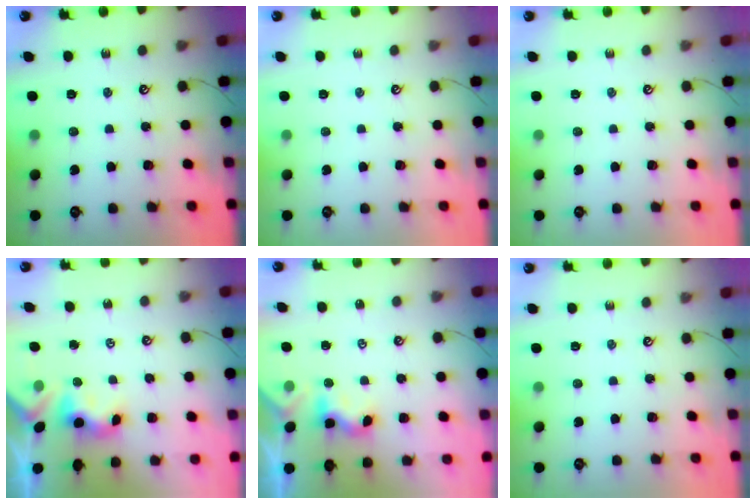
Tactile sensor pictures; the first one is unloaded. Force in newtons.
{"total": 0.0}
{"total": 0.0}
{"total": 3.0, "press": 2.9, "slide": 0.6}
{"total": 2.3, "press": 2.3, "slide": 0.0}
{"total": 0.0}